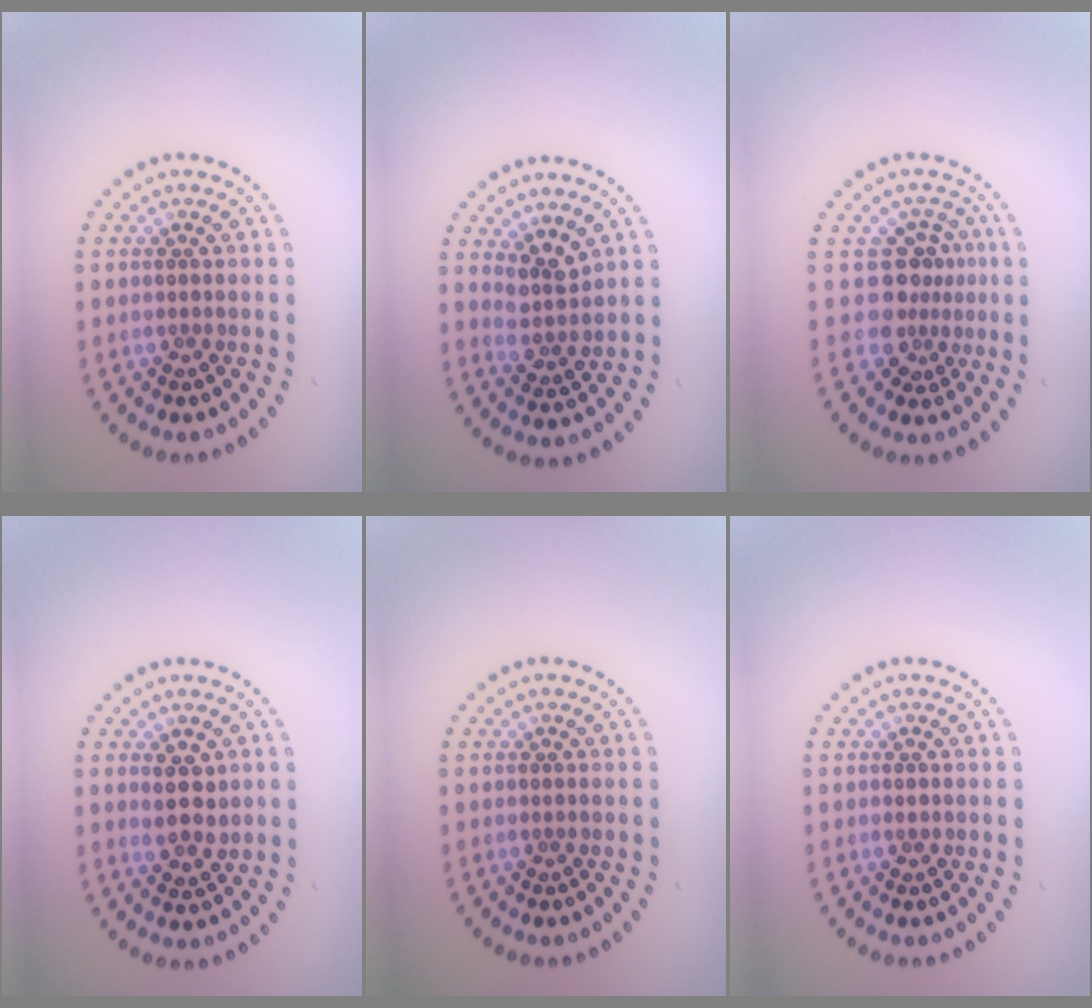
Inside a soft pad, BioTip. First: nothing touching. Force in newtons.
{"total": 2.5, "press": 1.9, "slide": 1.6}
{"total": 3.5, "press": 2.4, "slide": 2.5}
{"total": 2.6, "press": 2.4, "slide": 0.9}
{"total": 0.0}
{"total": 0.6, "press": 0.6, "slide": 0.1}